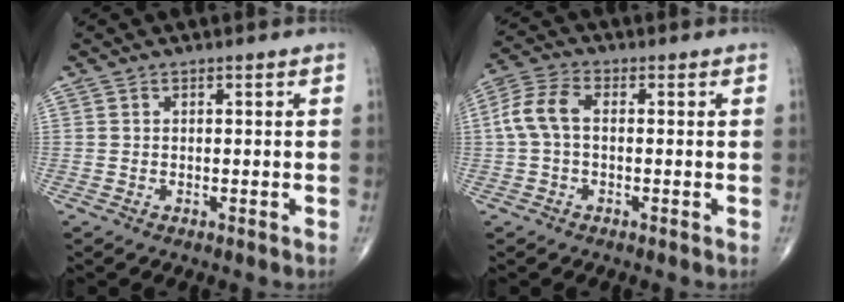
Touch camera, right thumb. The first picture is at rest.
{"total": 6.5, "force": [0.1, 3.8, 5.2], "torque": [-0.118, 0.022, -0.006]}